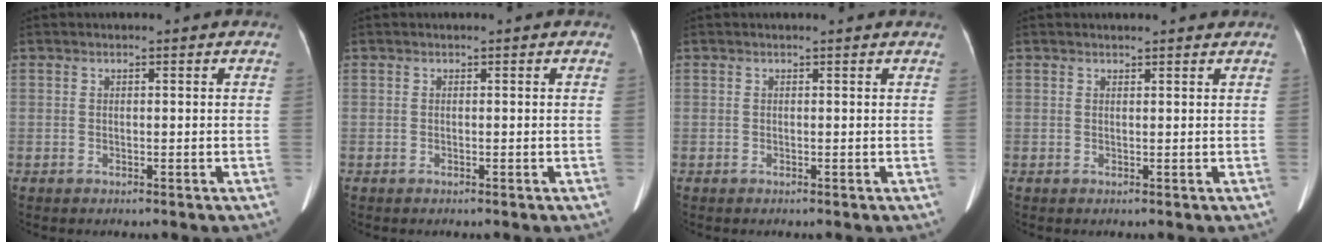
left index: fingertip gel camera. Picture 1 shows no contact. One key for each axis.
{"total": 0.0}
{"total": 0.7, "fx": 0.7, "fy": 0.0, "fz": 0.2, "tx": -0.006, "ty": 0.001, "tz": 0.007}
{"total": 2.3, "fx": 2.1, "fy": 0.4, "fz": 0.7, "tx": -0.013, "ty": 0.014, "tz": 0.025}